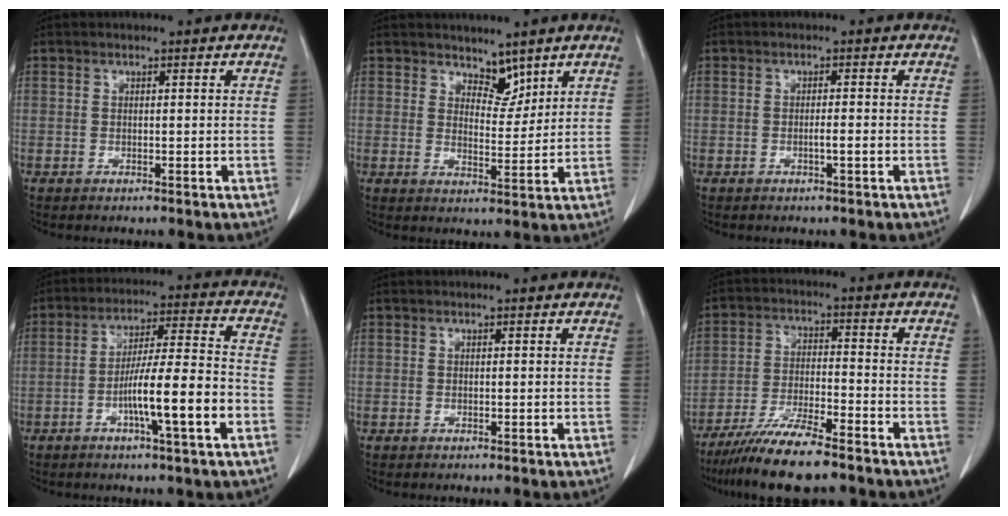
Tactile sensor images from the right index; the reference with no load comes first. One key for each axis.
{"total": 4.2, "fx": 3.4, "fy": 2.0, "fz": 1.4, "tx": -0.014, "ty": -0.006, "tz": 0.062}
{"total": 1.5, "fx": -0.5, "fy": 0.0, "fz": 1.4, "tx": -0.024, "ty": -0.001, "tz": -0.008}
{"total": 11.9, "fx": -4.2, "fy": 0.3, "fz": 11.1, "tx": -0.188, "ty": 0.005, "tz": -0.070}
{"total": 0.0}
{"total": 10.8, "fx": -8.7, "fy": 0.9, "fz": 6.4, "tx": -0.113, "ty": -0.027, "tz": -0.152}